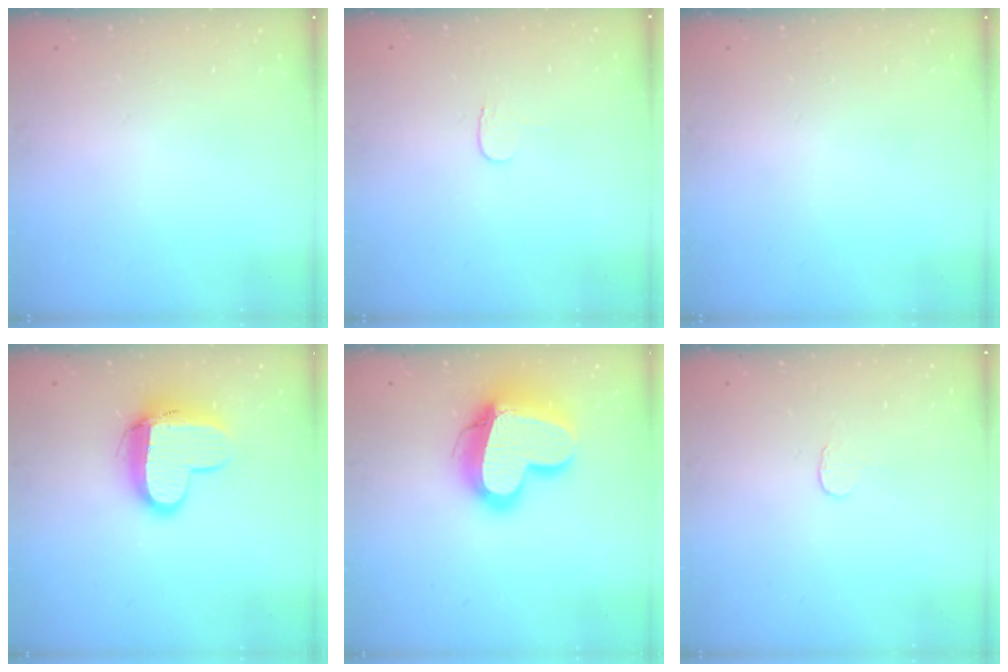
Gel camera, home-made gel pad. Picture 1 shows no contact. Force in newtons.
{"total": 3.9, "press": 3.8, "slide": 0.4}
{"total": 0.0}
{"total": 12.0, "press": 11.9, "slide": 1.2}
{"total": 19.4, "press": 19.3, "slide": 1.7}
{"total": 3.2, "press": 3.1, "slide": 0.3}